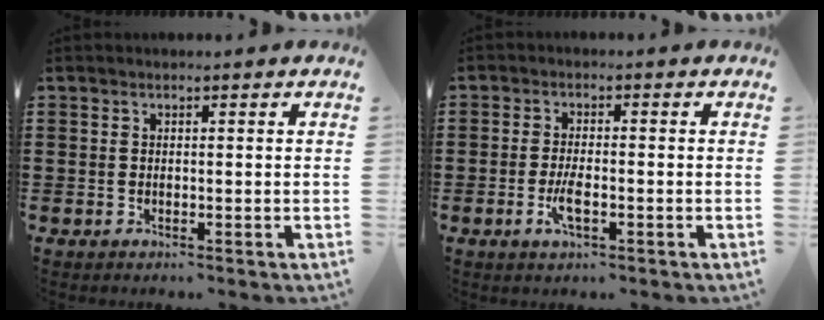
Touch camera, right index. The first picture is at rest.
{"total": 3.5, "force": [-1.3, 1.0, 3.1], "torque": [-0.066, -0.003, -0.026]}